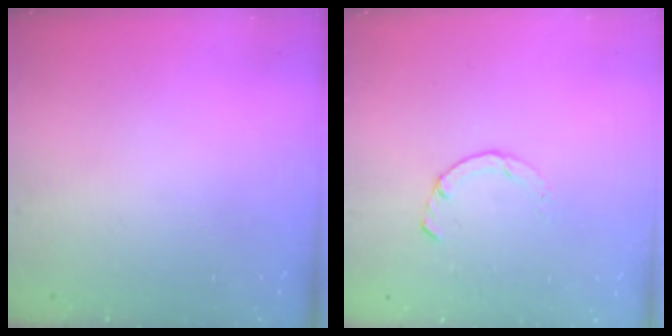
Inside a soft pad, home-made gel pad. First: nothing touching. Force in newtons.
{"total": 2.3, "press": 2.3, "slide": 0.1}